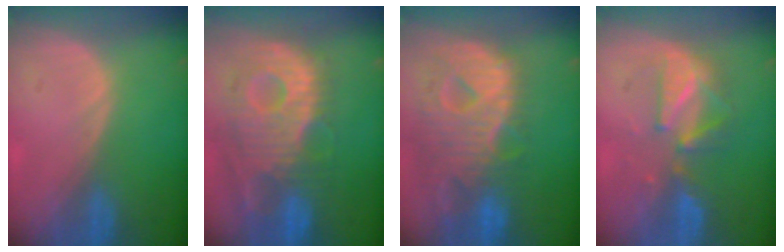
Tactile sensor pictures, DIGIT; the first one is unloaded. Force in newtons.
{"total": 12.7, "press": 11.1, "slide": 6.2}
{"total": 12.8, "press": 10.8, "slide": 6.8}
{"total": 6.2, "press": 6.2, "slide": 0.6}